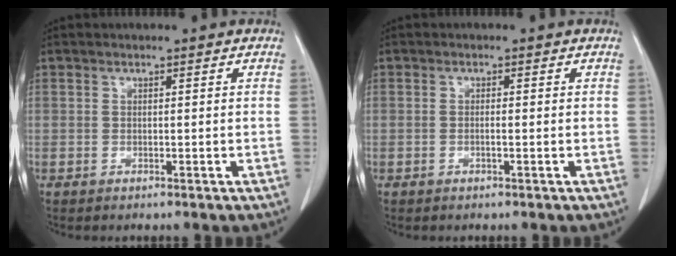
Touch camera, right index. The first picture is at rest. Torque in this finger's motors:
{"motor_torque": [-0.14, 0.05, 0.00, -0.01]}